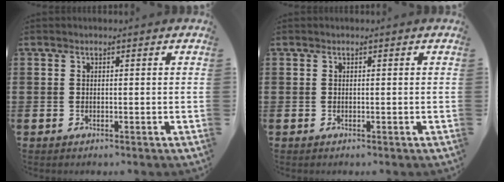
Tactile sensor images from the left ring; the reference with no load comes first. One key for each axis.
{"total": 0.0}